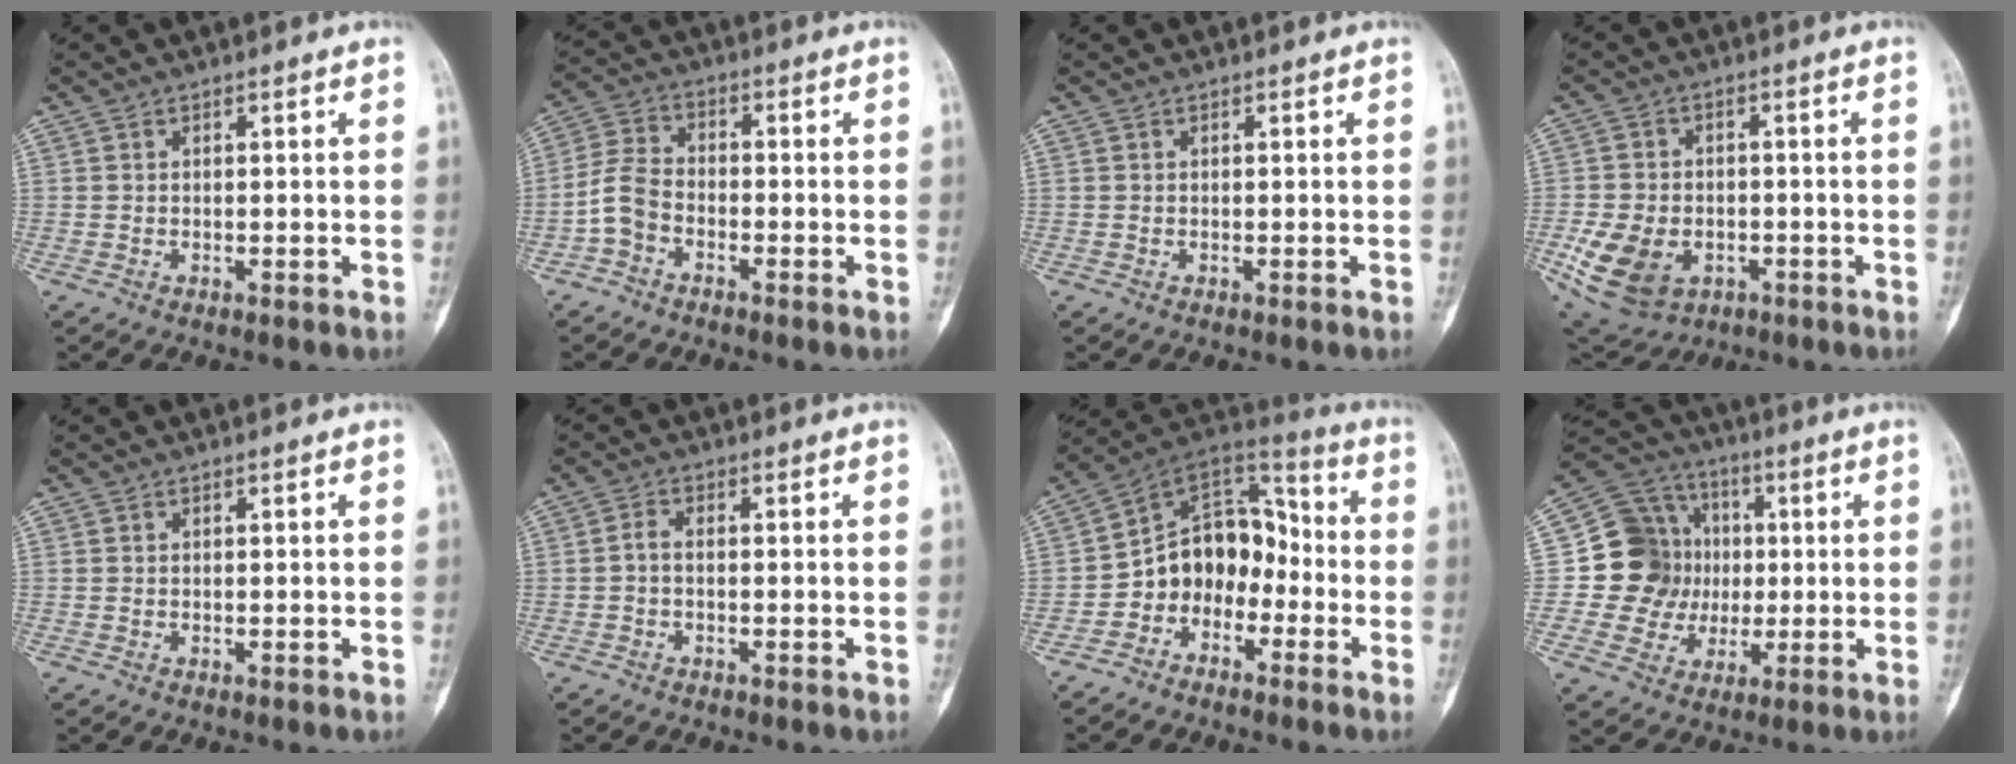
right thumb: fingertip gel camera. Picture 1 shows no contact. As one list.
[{"total": 5.9, "force": [-2.6, 4.0, 3.5], "torque": [-0.067, 0.024, -0.063]}, {"total": 0.0}, {"total": 12.6, "force": [-4.2, 9.2, 7.6], "torque": [-0.144, 0.010, -0.058]}, {"total": 0.0}, {"total": 1.7, "force": [-0.4, 0.9, 1.4], "torque": [-0.027, 0.007, -0.013]}, {"total": 12.6, "force": [-4.0, 9.9, 6.8], "torque": [-0.061, 0.087, -0.085]}, {"total": 14.1, "force": [0.6, 13.2, 4.9], "torque": [-0.039, 0.021, 0.015]}]